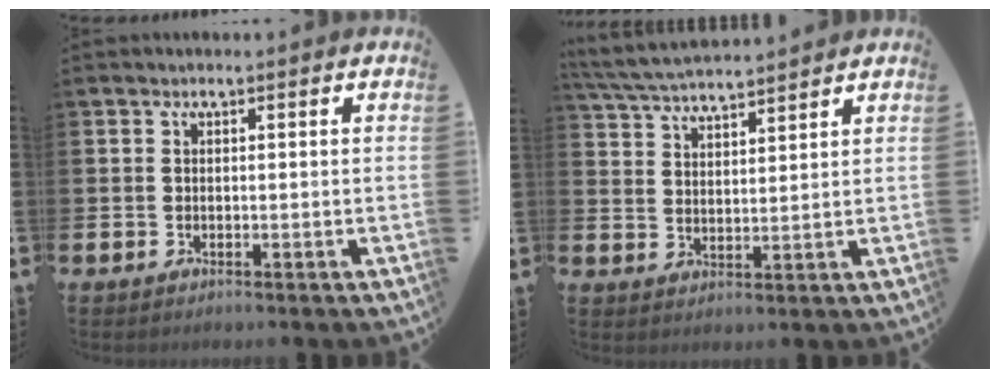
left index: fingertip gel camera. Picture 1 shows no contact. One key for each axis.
{"total": 5.0, "fx": 4.9, "fy": 0.3, "fz": 0.8, "tx": -0.037, "ty": -0.028, "tz": 0.087}